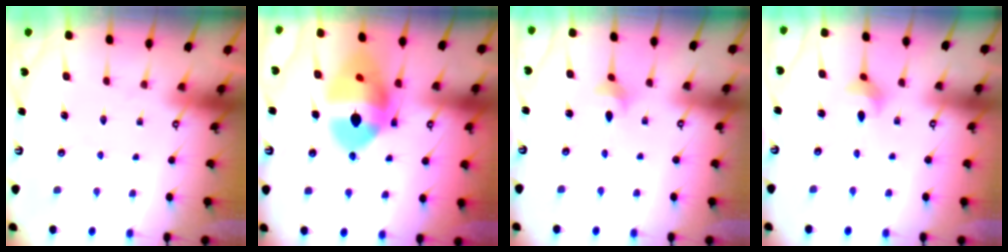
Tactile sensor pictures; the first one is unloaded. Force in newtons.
{"total": 16.0, "press": 14.8, "slide": 6.1}
{"total": 2.7, "press": 2.6, "slide": 0.6}
{"total": 2.8, "press": 2.8, "slide": 0.2}